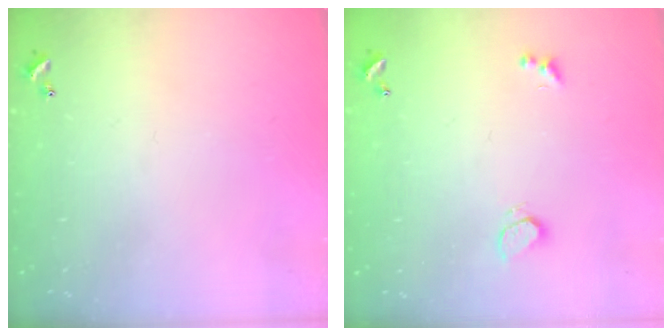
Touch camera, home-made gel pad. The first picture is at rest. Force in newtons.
{"total": 2.4, "press": 1.9, "slide": 1.4}